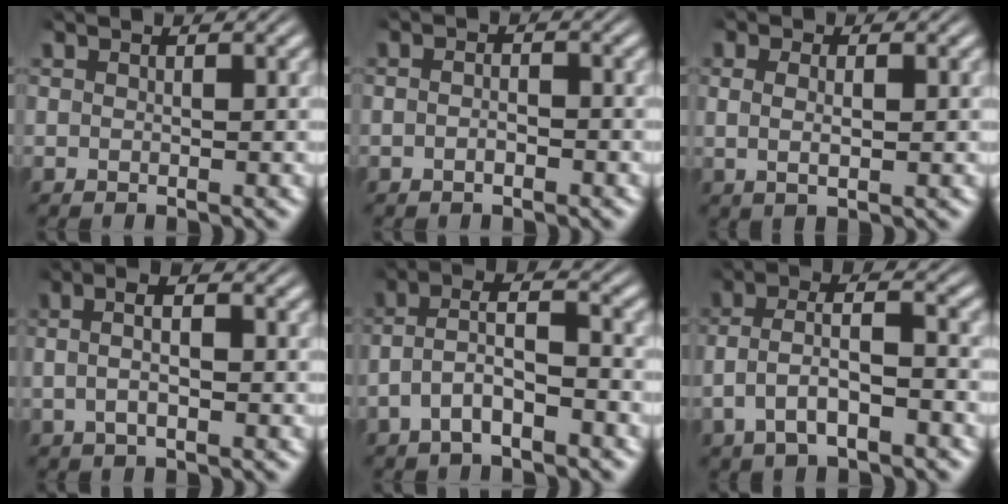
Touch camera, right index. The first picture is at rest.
{"total": 1.3, "force": [-0.8, 0.5, 0.8], "torque": [-0.011, 0.000, -0.017]}
{"total": 2.1, "force": [0.3, 0.7, 2.0], "torque": [-0.035, -0.005, 0.009]}
{"total": 3.9, "force": [0.3, 1.9, 3.4], "torque": [-0.059, 0.007, -0.002]}
{"total": 4.3, "force": [-0.3, 2.6, 3.4], "torque": [-0.074, -0.008, -0.004]}
{"total": 4.8, "force": [-0.9, 2.9, 3.7], "torque": [-0.078, -0.011, -0.009]}